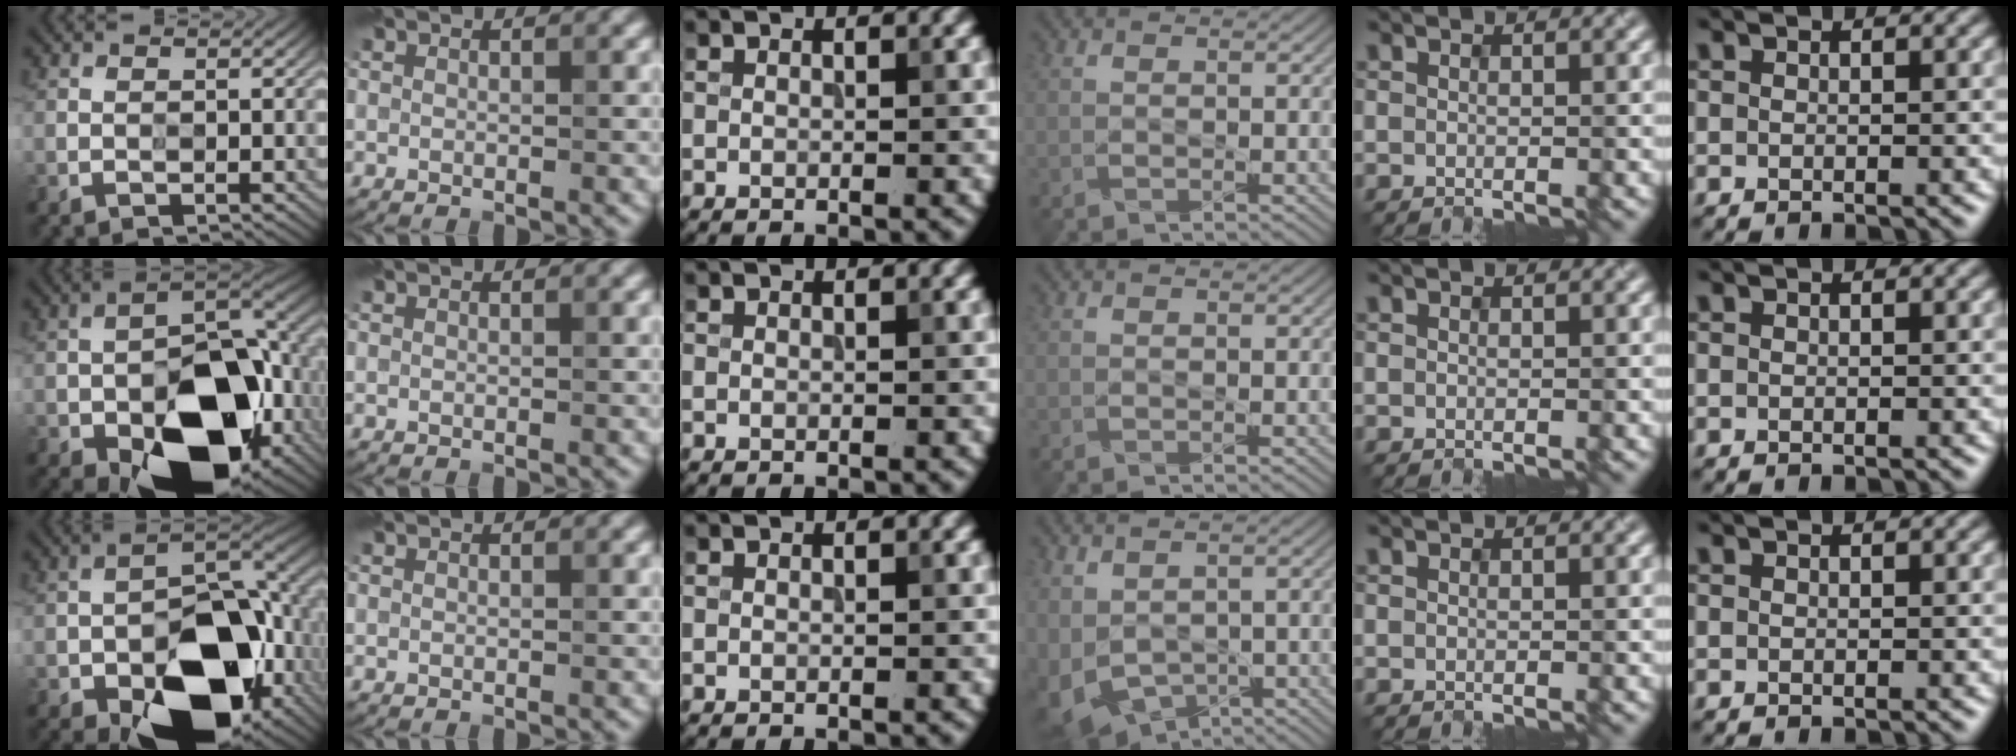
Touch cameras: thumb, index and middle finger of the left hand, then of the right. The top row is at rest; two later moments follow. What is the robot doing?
{"motion": "wipe", "object": "glasses"}